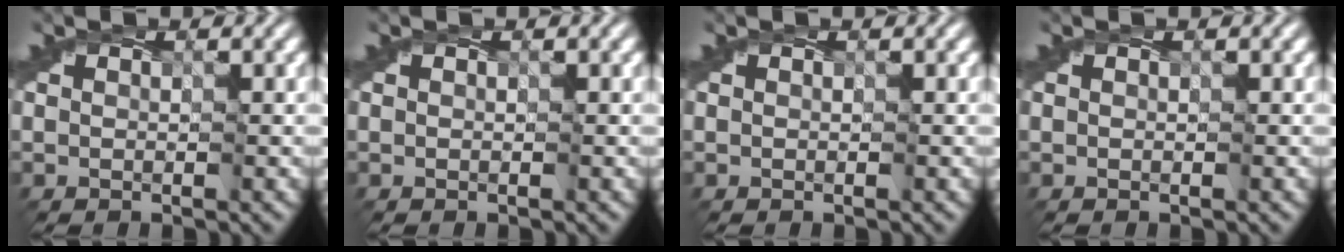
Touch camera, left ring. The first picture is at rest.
{"total": 0.0}
{"total": 0.0}
{"total": 0.0}